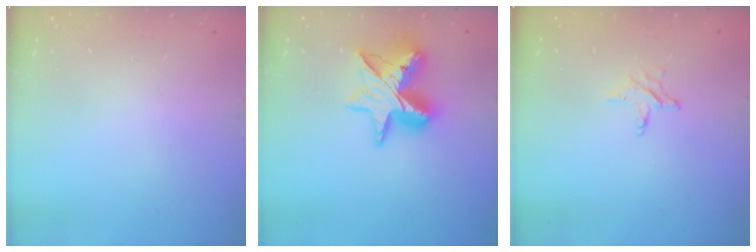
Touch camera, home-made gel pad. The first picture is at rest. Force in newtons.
{"total": 14.7, "press": 14.6, "slide": 1.5}
{"total": 3.0, "press": 3.0, "slide": 0.3}